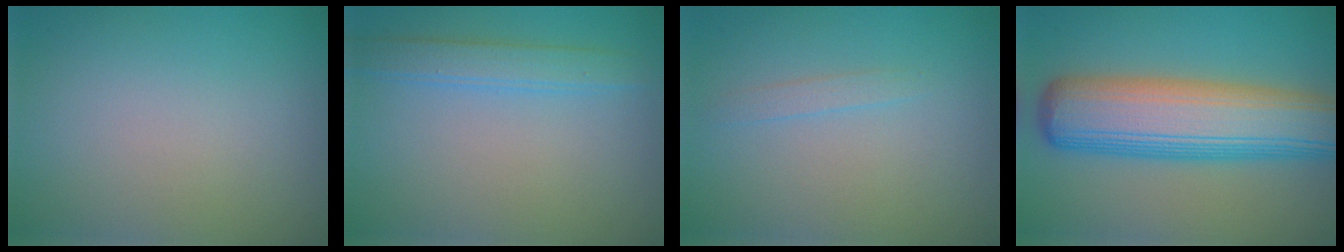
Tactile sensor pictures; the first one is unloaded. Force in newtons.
{"total": 2.0, "press": 2.0, "slide": 0.1}
{"total": 1.0, "press": 1.0, "slide": 0.1}
{"total": 11.2, "press": 11.2, "slide": 0.4}